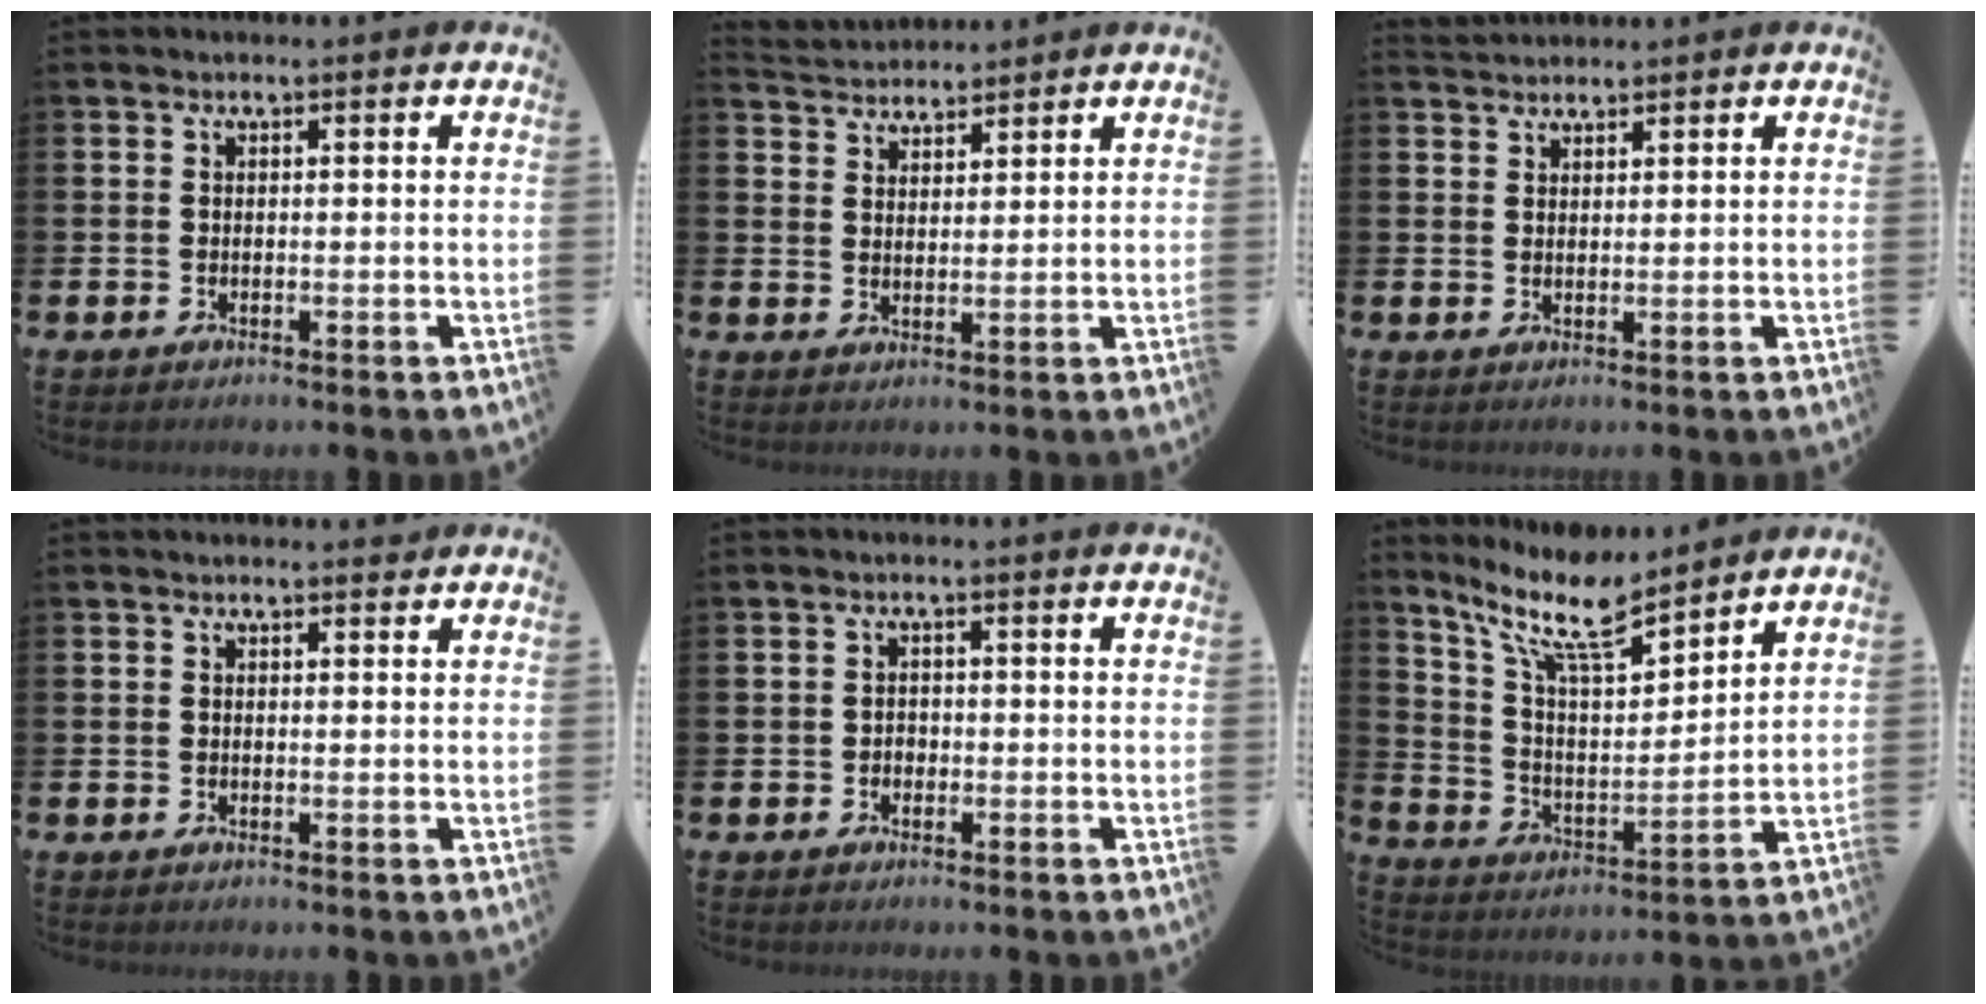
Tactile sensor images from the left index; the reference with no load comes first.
{"total": 3.6, "force": [3.5, 0.8, -0.3], "torque": [-0.008, -0.015, 0.066]}
{"total": 2.0, "force": [1.9, 0.6, 0.0], "torque": [0.010, -0.007, 0.034]}
{"total": 0.9, "force": [0.9, 0.3, 0.1], "torque": [0.010, -0.002, 0.013]}
{"total": 1.1, "force": [-0.4, 1.0, 0.3], "torque": [0.000, 0.003, -0.012]}
{"total": 11.1, "force": [9.3, 2.6, 5.4], "torque": [-0.131, -0.053, 0.164]}